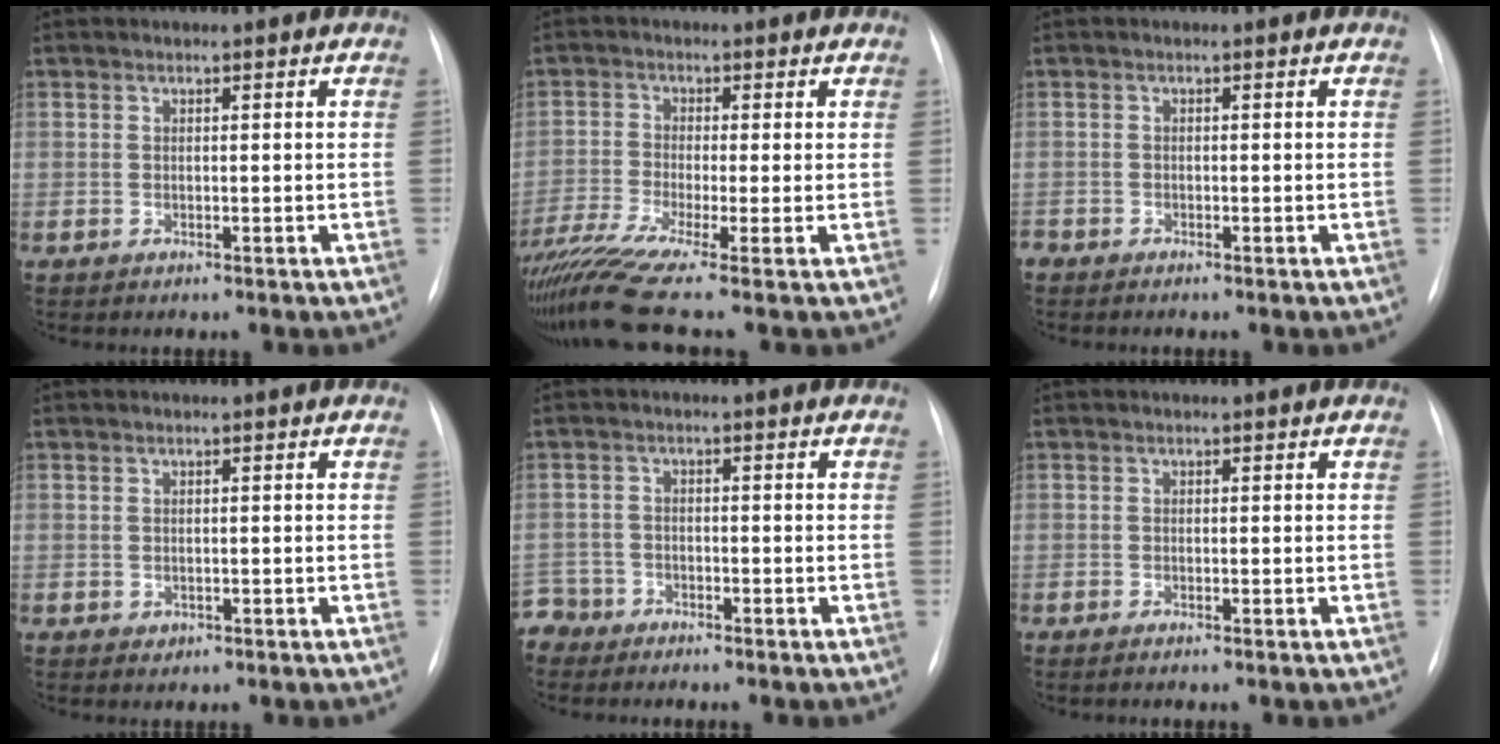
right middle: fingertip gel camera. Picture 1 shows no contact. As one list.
[{"total": 10.6, "force": [-7.7, -0.6, 7.3], "torque": [-0.149, -0.022, -0.137]}, {"total": 1.1, "force": [-1.0, 0.3, 0.2], "torque": [-0.004, -0.001, -0.016]}, {"total": 0.7, "force": [-0.2, 0.6, 0.1], "torque": [-0.002, 0.002, 0.002]}, {"total": 3.8, "force": [-3.3, 1.7, -0.9], "torque": [0.018, -0.001, -0.069]}, {"total": 0.6, "force": [-0.5, -0.1, 0.4], "torque": [-0.009, -0.001, -0.008]}]